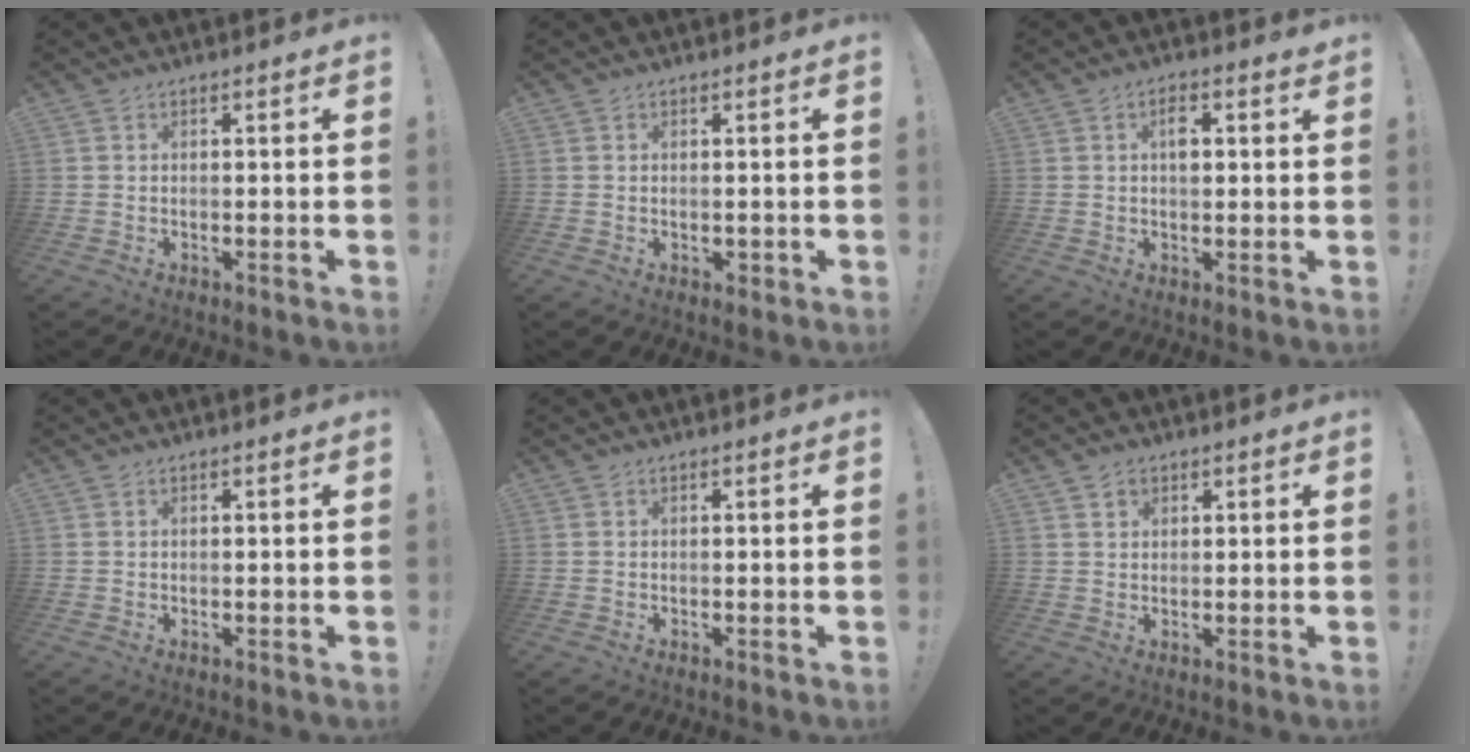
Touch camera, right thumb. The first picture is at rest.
{"total": 0.8, "force": [-0.1, 0.7, 0.5], "torque": [-0.006, 0.002, -0.001]}
{"total": 3.6, "force": [0.9, 1.9, 2.9], "torque": [-0.040, -0.001, 0.009]}
{"total": 0.0}
{"total": 0.0}
{"total": 2.2, "force": [1.4, 1.6, 0.6], "torque": [0.000, -0.007, 0.024]}